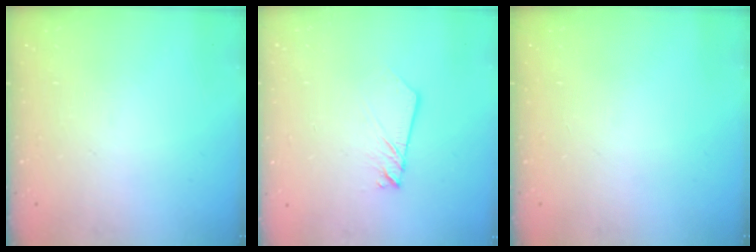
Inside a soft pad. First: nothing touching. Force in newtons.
{"total": 2.7, "press": 2.6, "slide": 0.3}
{"total": 0.0}